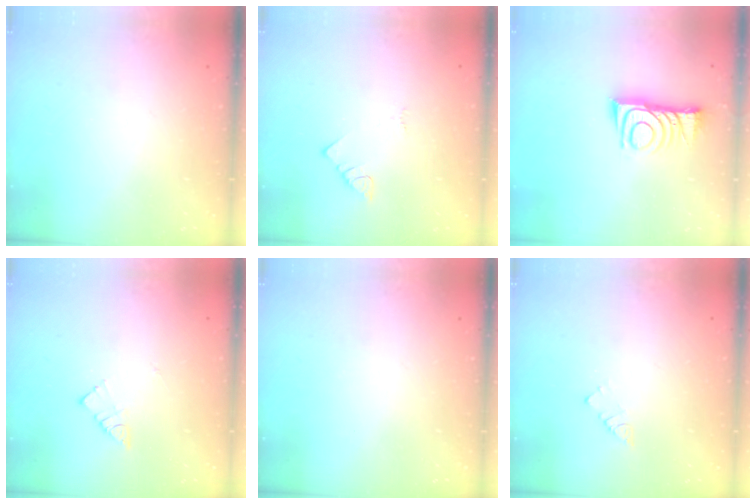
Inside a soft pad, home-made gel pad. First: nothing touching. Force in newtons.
{"total": 2.0, "press": 2.0, "slide": 0.4}
{"total": 9.9, "press": 9.9, "slide": 0.8}
{"total": 4.6, "press": 4.6, "slide": 0.2}
{"total": 0.0}
{"total": 2.3, "press": 2.3, "slide": 0.4}